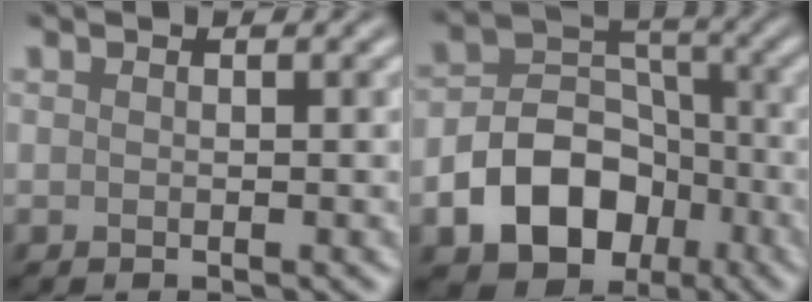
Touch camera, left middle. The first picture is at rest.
{"total": 8.8, "force": [-3.7, 6.5, 4.7], "torque": [-0.063, 0.002, -0.081]}